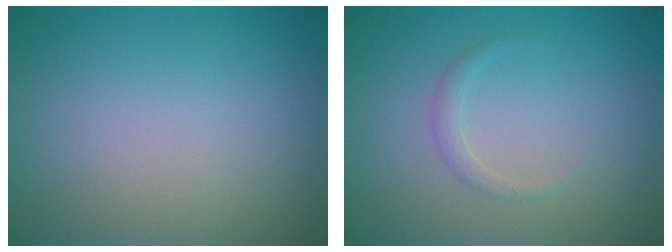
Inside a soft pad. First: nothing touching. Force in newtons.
{"total": 1.0, "press": 1.0, "slide": 0.0}